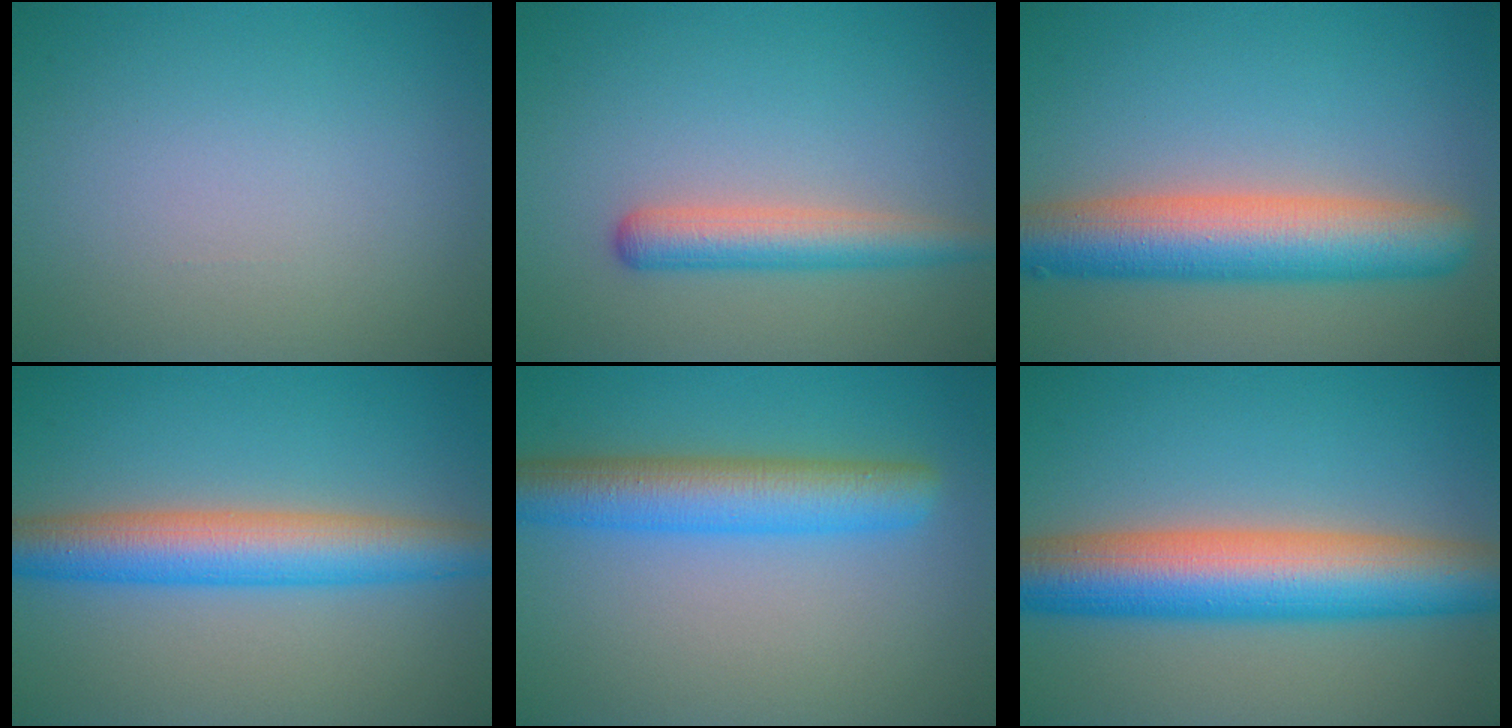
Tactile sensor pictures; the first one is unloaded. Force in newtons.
{"total": 3.5, "press": 3.5, "slide": 0.1}
{"total": 8.2, "press": 8.2, "slide": 0.4}
{"total": 6.7, "press": 6.7, "slide": 0.1}
{"total": 5.9, "press": 5.9, "slide": 0.2}
{"total": 10.3, "press": 10.3, "slide": 0.4}